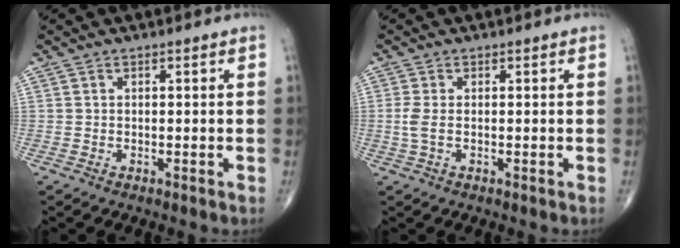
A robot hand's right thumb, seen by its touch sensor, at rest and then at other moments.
{"total": 2.4, "force": [-0.1, 0.8, 2.3], "torque": [-0.068, -0.004, -0.003]}